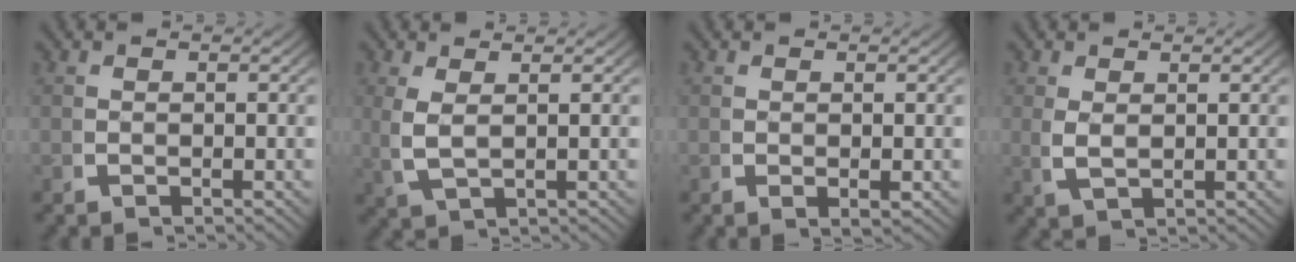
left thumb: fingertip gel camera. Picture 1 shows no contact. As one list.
[{"total": 2.9, "force": [1.0, 1.2, 2.5], "torque": [-0.070, -0.010, 0.034]}, {"total": 0.9, "force": [0.3, 0.4, 0.8], "torque": [-0.022, -0.006, 0.008]}, {"total": 1.9, "force": [0.8, 0.8, 1.5], "torque": [-0.045, -0.011, 0.030]}]